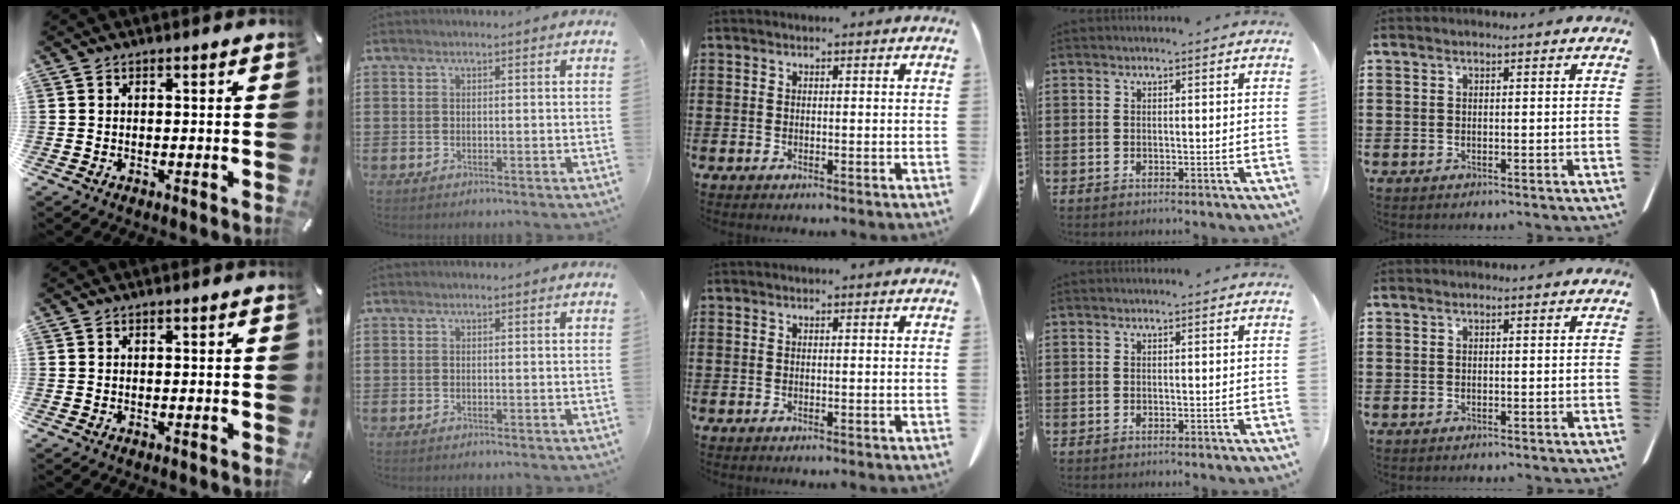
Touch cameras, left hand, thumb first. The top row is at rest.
{}